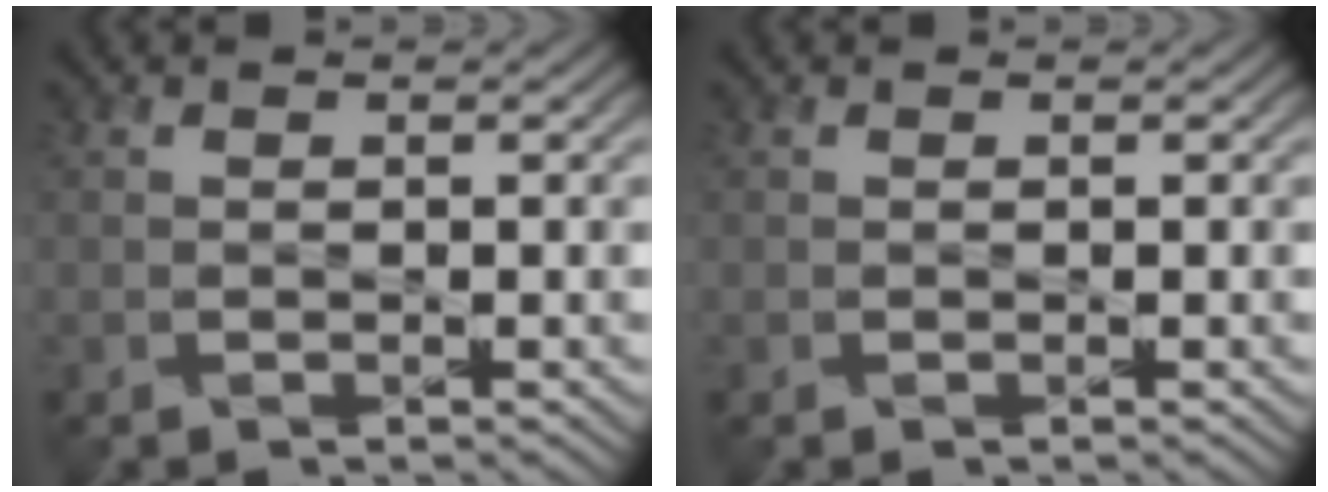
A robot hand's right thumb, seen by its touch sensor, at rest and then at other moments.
{"total": 0.0}